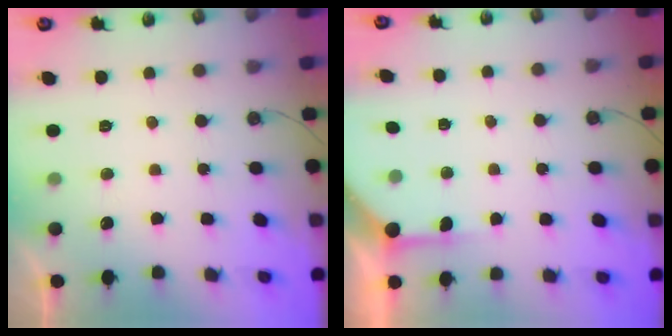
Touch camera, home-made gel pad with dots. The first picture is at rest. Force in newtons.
{"total": 4.2, "press": 4.2, "slide": 0.4}